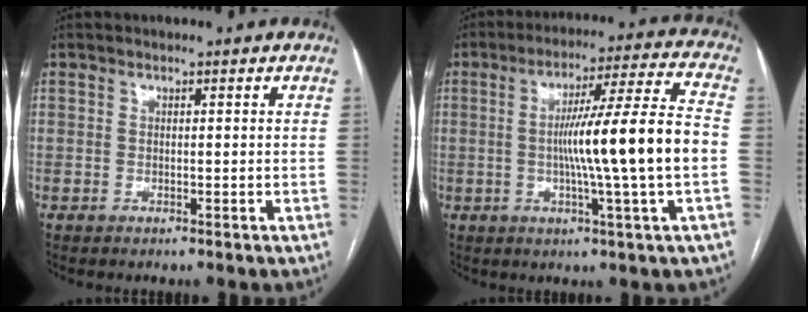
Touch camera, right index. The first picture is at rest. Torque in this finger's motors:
{"motor_torque": [1.86, -0.28, 0.79, 0.20]}